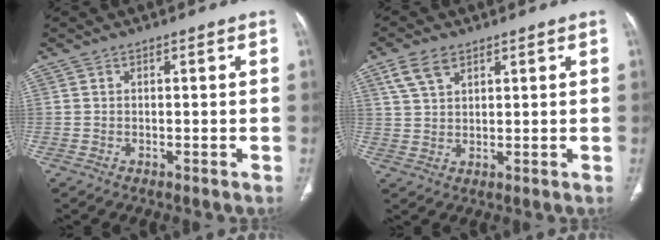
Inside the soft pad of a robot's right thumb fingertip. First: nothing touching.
{"total": 5.5, "force": [3.1, 3.1, 3.3], "torque": [-0.060, -0.005, 0.068]}